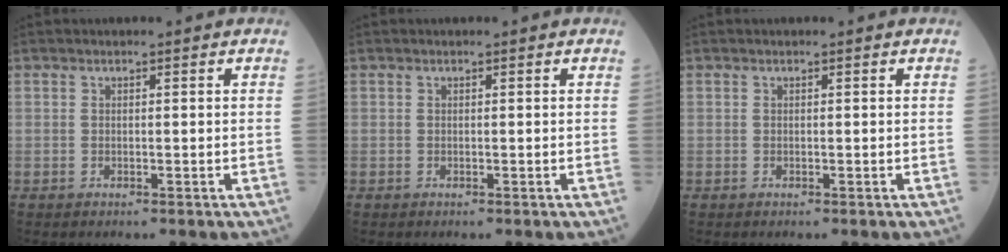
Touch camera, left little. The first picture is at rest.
{"total": 0.0}
{"total": 0.0}